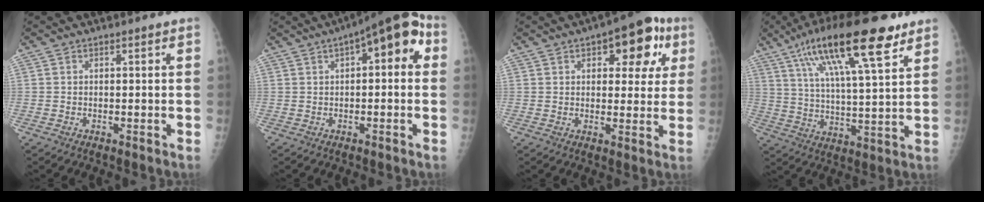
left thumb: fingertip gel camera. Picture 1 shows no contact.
{"total": 11.6, "force": [3.3, 4.8, 10.0], "torque": [-0.112, 0.032, 0.034]}
{"total": 12.7, "force": [5.2, 6.2, 9.7], "torque": [-0.070, 0.003, 0.059]}
{"total": 20.6, "force": [11.7, 5.1, 16.2], "torque": [-0.264, -0.019, 0.199]}